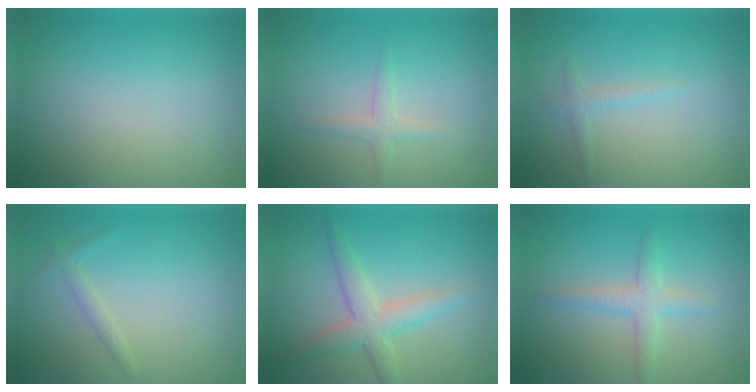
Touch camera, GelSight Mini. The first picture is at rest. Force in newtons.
{"total": 1.4, "press": 1.4, "slide": 0.1}
{"total": 0.6, "press": 0.6, "slide": 0.1}
{"total": 1.1, "press": 1.1, "slide": 0.0}
{"total": 3.5, "press": 3.5, "slide": 0.1}
{"total": 2.4, "press": 2.4, "slide": 0.0}